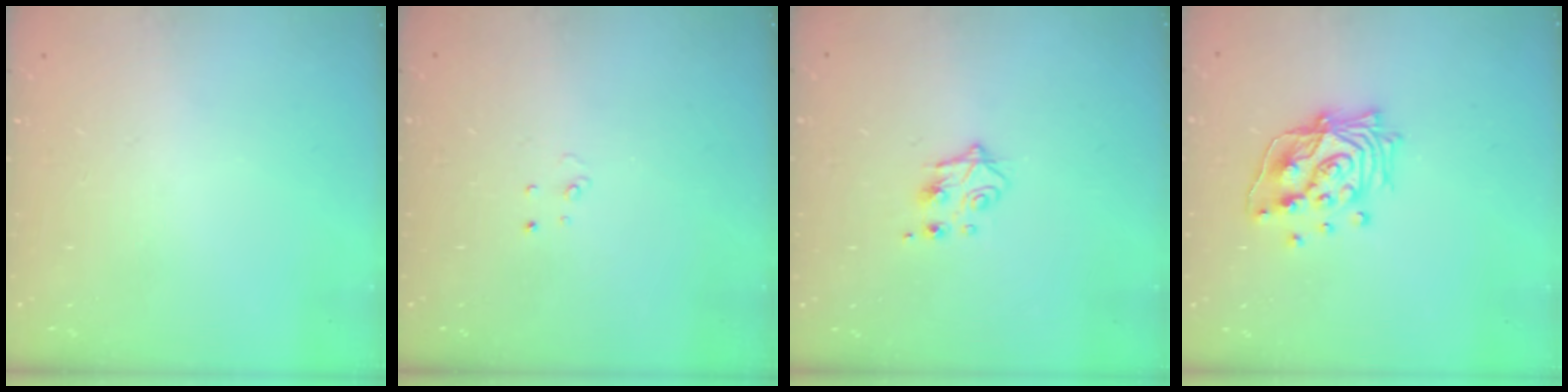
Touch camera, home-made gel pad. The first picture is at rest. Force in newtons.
{"total": 2.6, "press": 2.6, "slide": 0.2}
{"total": 4.5, "press": 4.4, "slide": 0.9}
{"total": 15.3, "press": 15.2, "slide": 1.1}